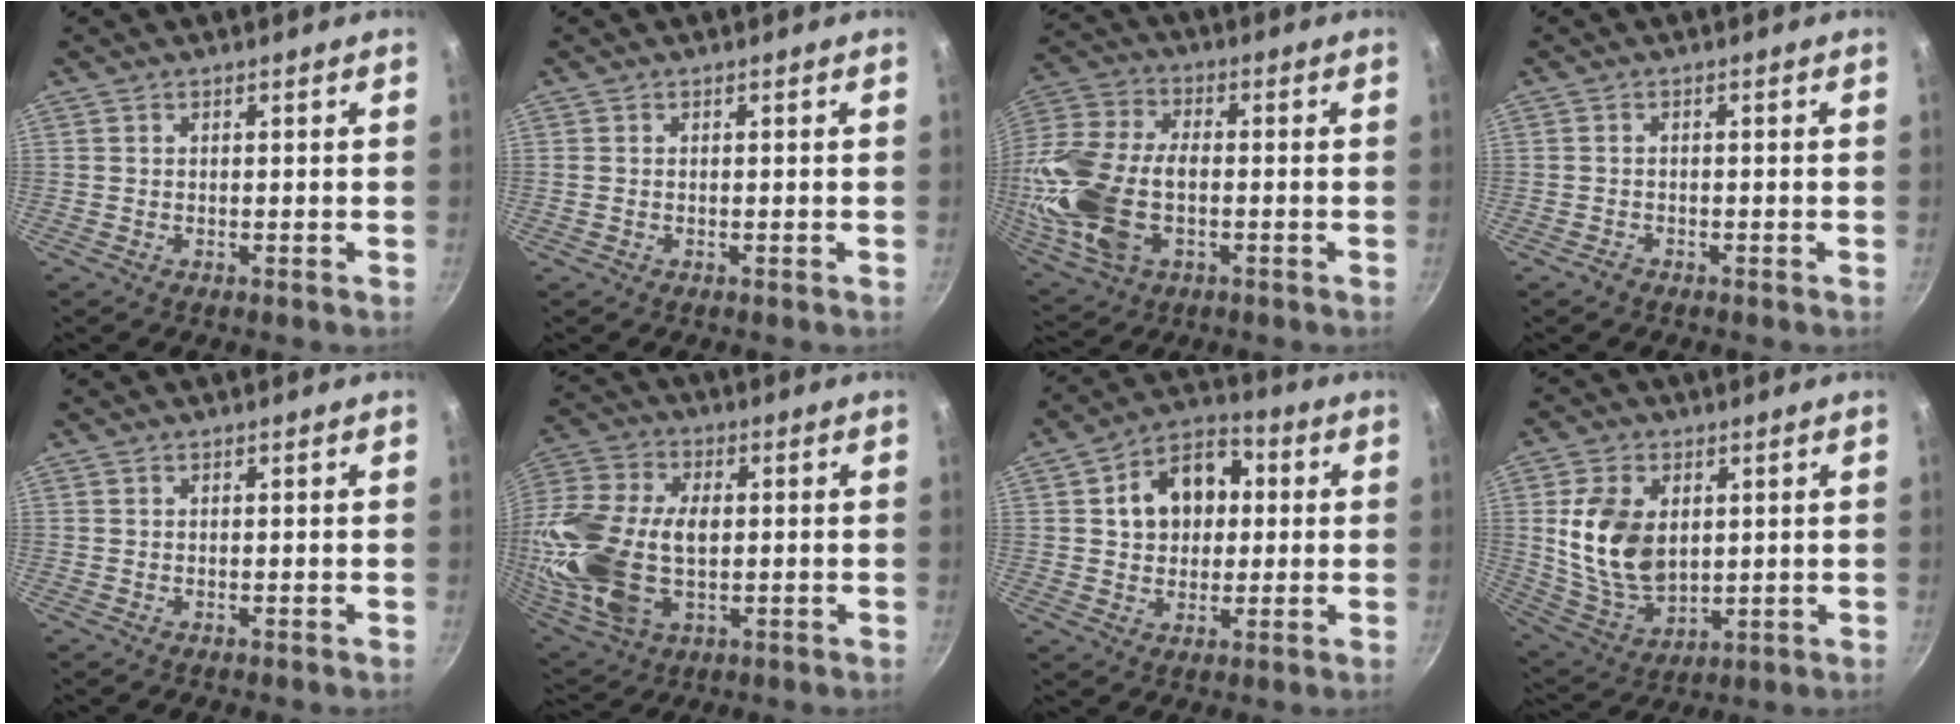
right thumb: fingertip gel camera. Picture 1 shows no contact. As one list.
[{"total": 0.5, "force": [0.0, 0.4, 0.3], "torque": [-0.008, 0.002, 0.001]}, {"total": 19.8, "force": [-2.7, 12.1, 15.4], "torque": [-0.330, 0.021, -0.050]}, {"total": 1.2, "force": [-1.0, 0.7, 0.3], "torque": [-0.009, 0.012, -0.018]}, {"total": 0.0}, {"total": 24.4, "force": [-0.2, 15.6, 18.8], "torque": [-0.408, 0.008, 0.001]}, {"total": 13.0, "force": [2.2, 9.9, 8.1], "torque": [-0.087, 0.020, 0.023]}, {"total": 14.5, "force": [2.4, 9.7, 10.5], "torque": [-0.183, -0.023, 0.058]}]